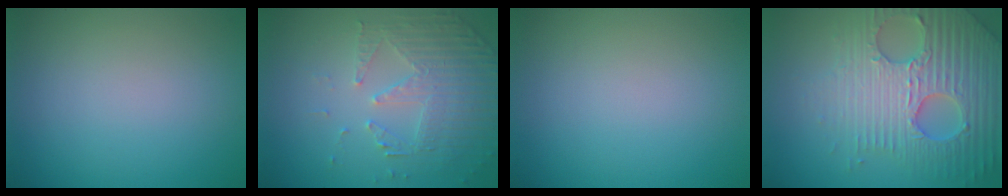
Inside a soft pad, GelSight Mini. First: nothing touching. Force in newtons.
{"total": 5.1, "press": 3.6, "slide": 3.6}
{"total": 0.0}
{"total": 7.3, "press": 7.1, "slide": 1.8}